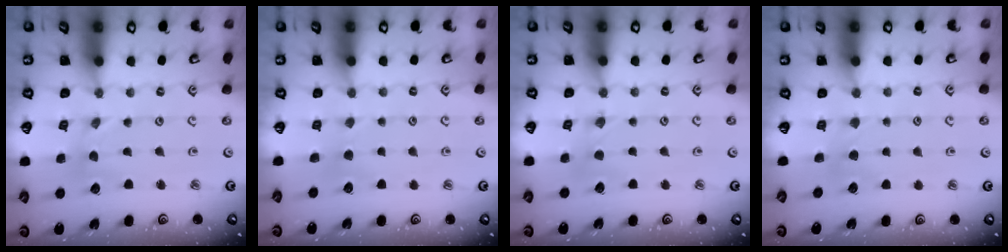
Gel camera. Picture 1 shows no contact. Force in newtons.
{"total": 2.2, "press": 2.2, "slide": 0.5}
{"total": 2.5, "press": 2.4, "slide": 0.4}
{"total": 2.5, "press": 2.5, "slide": 0.4}